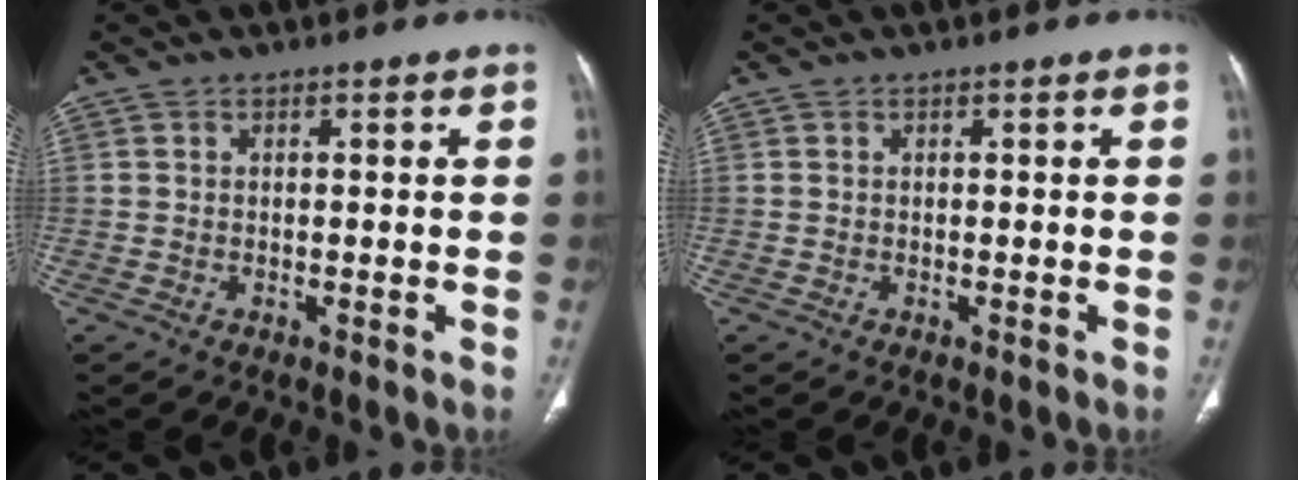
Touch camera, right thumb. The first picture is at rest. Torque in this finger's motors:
{"motor_torque": [2.51, 2.50, 0.04, -0.02, 0.00]}